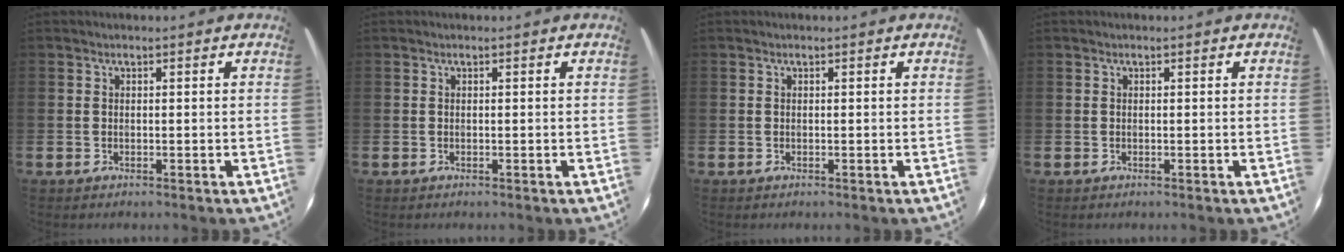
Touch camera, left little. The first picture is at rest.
{"total": 0.0}
{"total": 0.0}
{"total": 0.0}